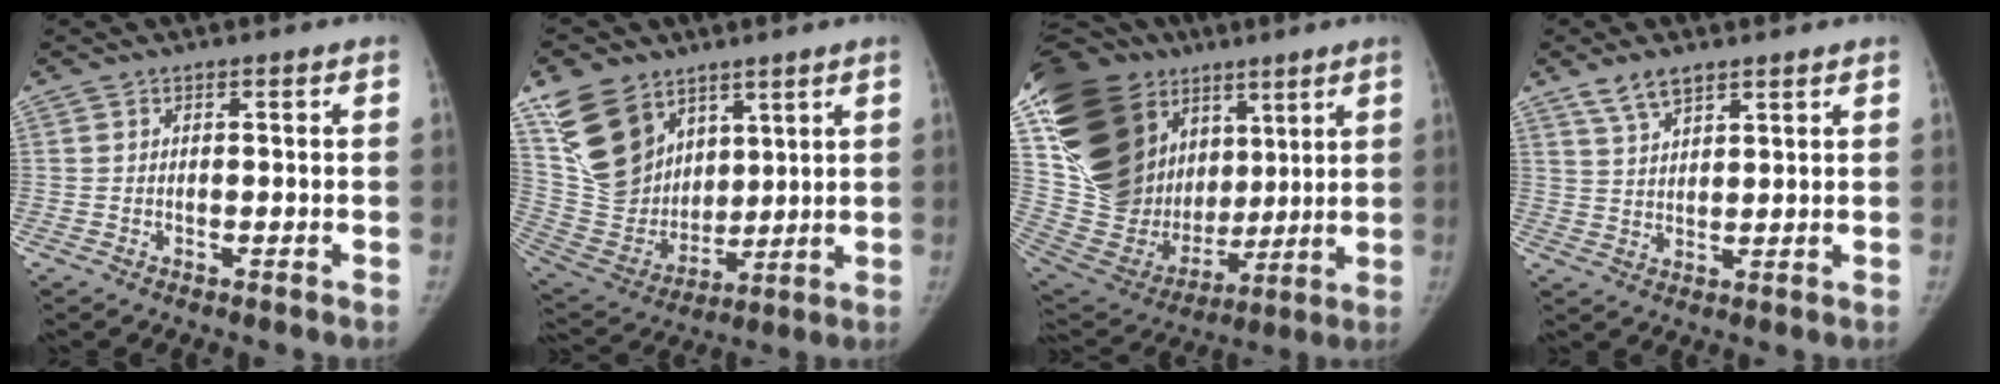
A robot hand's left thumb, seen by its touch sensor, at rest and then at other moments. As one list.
[{"total": 17.2, "force": [10.0, 11.5, 7.8], "torque": [-0.124, -0.042, 0.209]}, {"total": 35.0, "force": [14.6, 23.4, 21.5], "torque": [-0.421, 0.033, 0.282]}, {"total": 5.6, "force": [4.2, 2.3, 3.0], "torque": [-0.047, -0.019, 0.084]}]